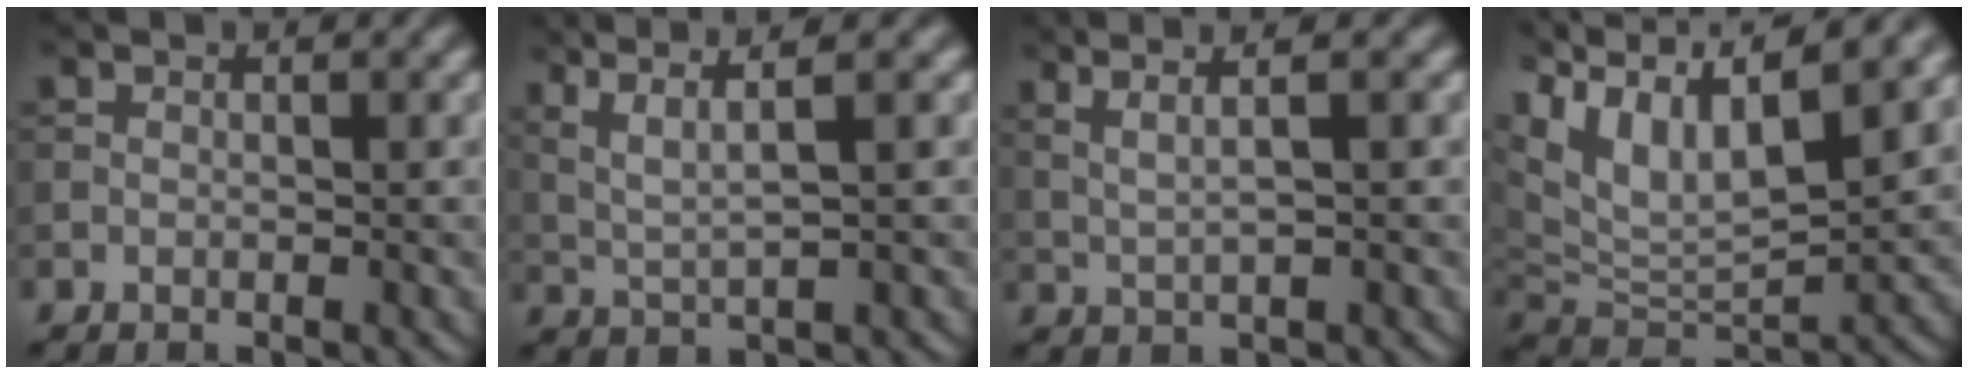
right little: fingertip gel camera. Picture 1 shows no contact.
{"total": 5.5, "force": [3.3, 1.0, 4.3], "torque": [-0.087, 0.016, 0.046]}
{"total": 4.6, "force": [2.5, 1.4, 3.6], "torque": [-0.059, 0.014, 0.031]}
{"total": 12.4, "force": [6.7, 5.2, 9.0], "torque": [-0.184, 0.031, 0.119]}